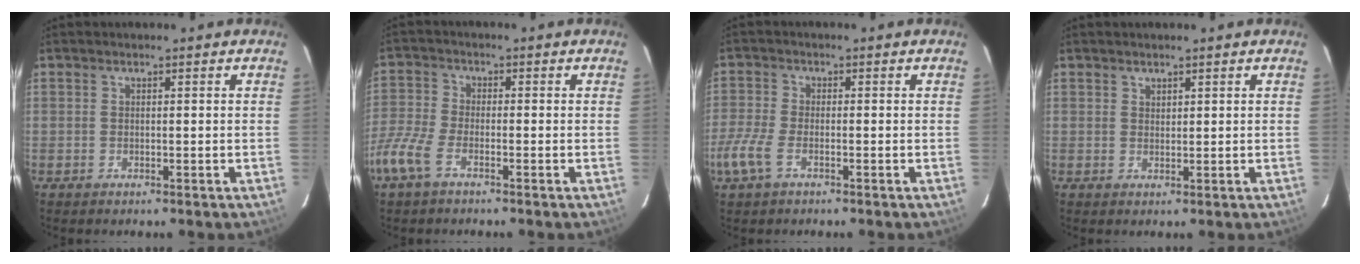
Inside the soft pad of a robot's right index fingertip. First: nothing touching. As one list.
[{"total": 7.5, "force": [-4.7, 2.9, 5.0], "torque": [-0.129, -0.005, -0.105]}, {"total": 5.8, "force": [-3.0, 2.5, 4.3], "torque": [-0.111, -0.007, -0.062]}, {"total": 1.1, "force": [0.9, 0.7, 0.1], "torque": [-0.001, 0.002, 0.017]}]